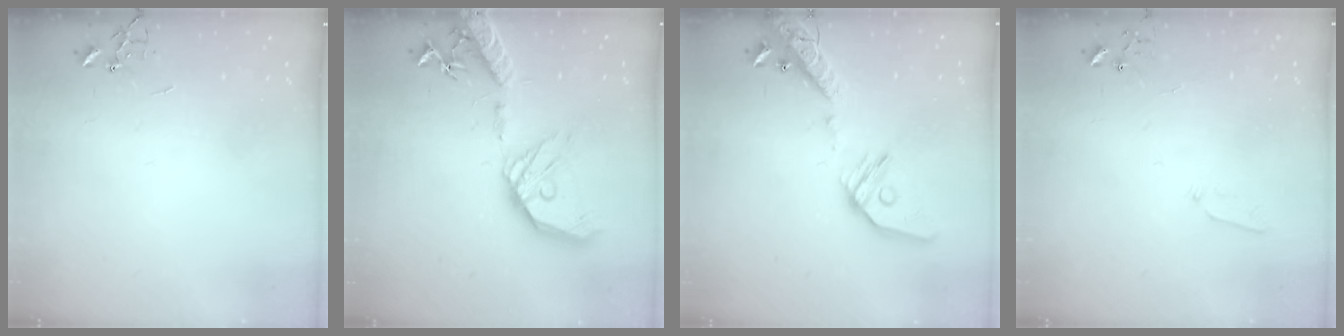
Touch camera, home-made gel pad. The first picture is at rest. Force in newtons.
{"total": 22.7, "press": 22.4, "slide": 3.8}
{"total": 18.3, "press": 17.9, "slide": 3.6}
{"total": 3.8, "press": 3.8, "slide": 0.5}